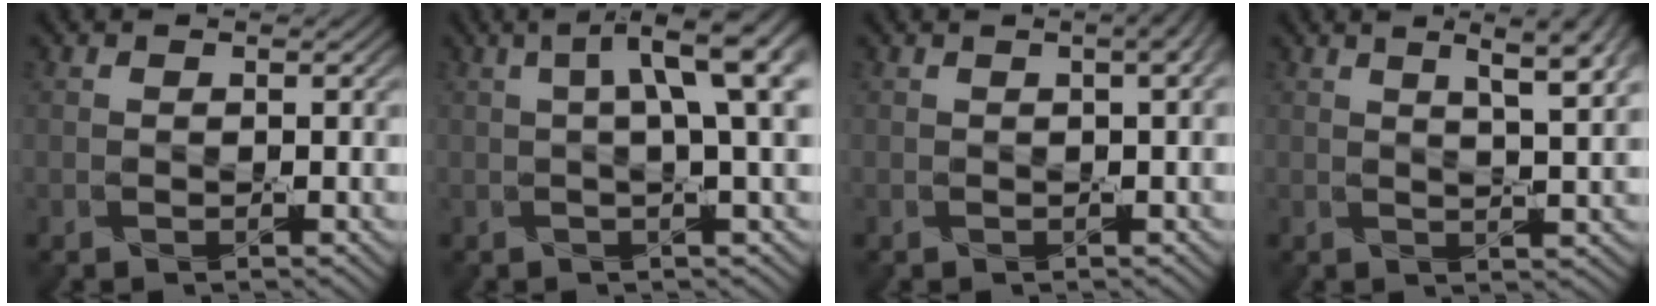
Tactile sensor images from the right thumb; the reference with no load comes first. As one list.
[{"total": 8.5, "force": [1.9, 2.0, 8.0], "torque": [-0.097, 0.025, 0.022]}, {"total": 3.1, "force": [1.0, 1.1, 2.7], "torque": [-0.028, 0.012, 0.002]}, {"total": 7.7, "force": [3.8, 2.0, 6.4], "torque": [-0.079, 0.021, 0.046]}]